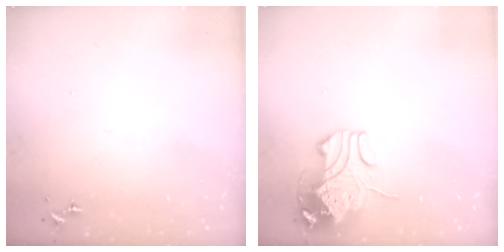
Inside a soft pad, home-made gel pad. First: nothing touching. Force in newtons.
{"total": 11.6, "press": 11.5, "slide": 1.5}